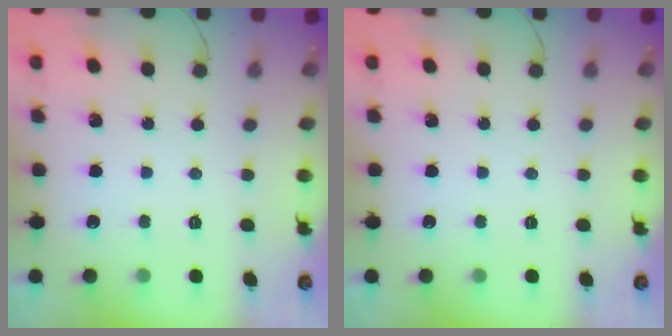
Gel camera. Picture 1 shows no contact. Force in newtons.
{"total": 0.0}